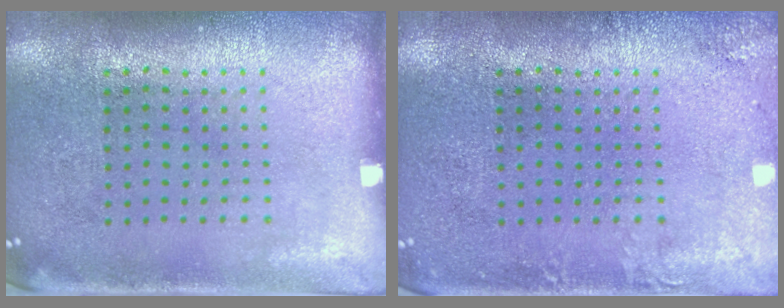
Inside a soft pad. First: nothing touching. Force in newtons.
{"total": 1.5, "press": 1.5, "slide": 0.1}